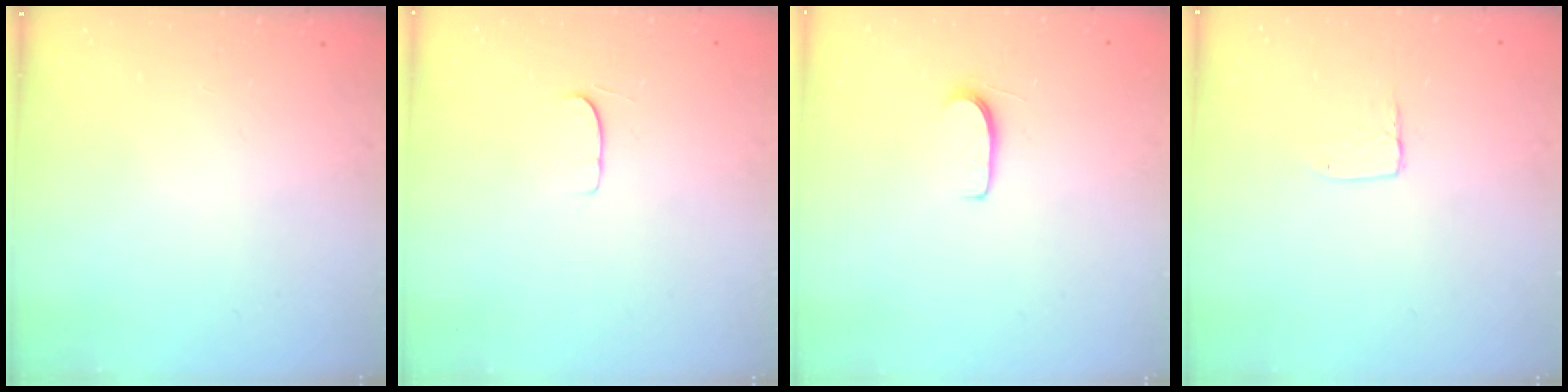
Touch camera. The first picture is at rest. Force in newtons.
{"total": 5.1, "press": 5.1, "slide": 0.4}
{"total": 5.1, "press": 5.1, "slide": 0.6}
{"total": 3.6, "press": 3.6, "slide": 0.3}